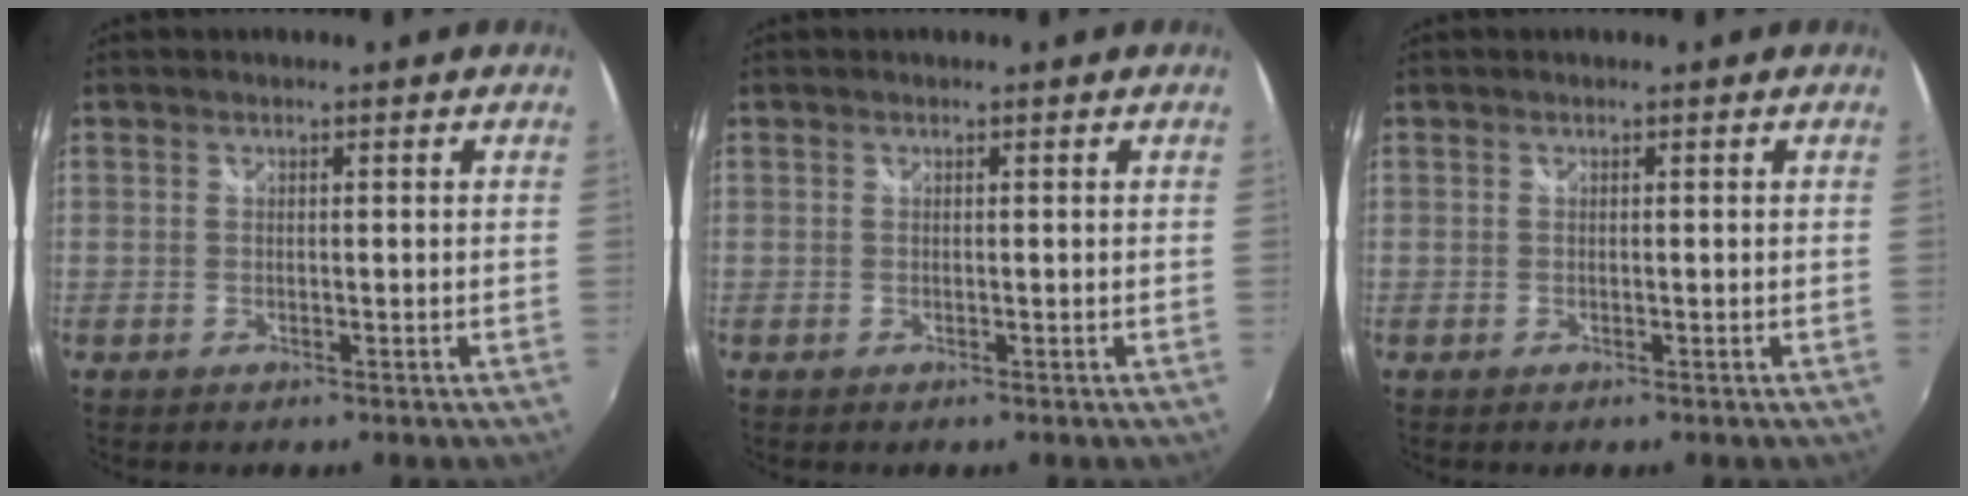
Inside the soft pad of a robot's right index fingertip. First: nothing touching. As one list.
[{"total": 0.0}, {"total": 0.0}]